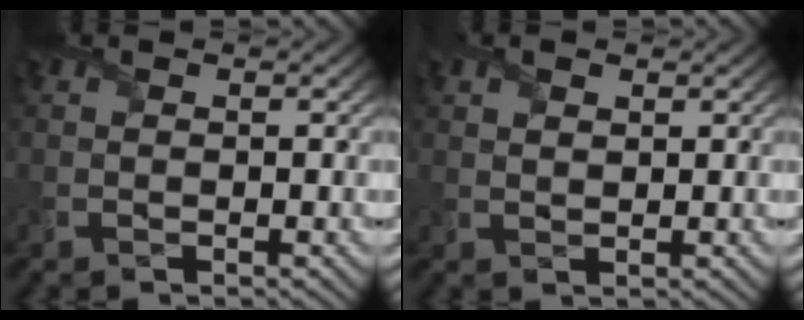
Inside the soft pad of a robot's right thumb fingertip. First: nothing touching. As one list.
[{"total": 1.3, "force": [1.0, 0.6, 0.7], "torque": [-0.017, 0.000, 0.019]}]